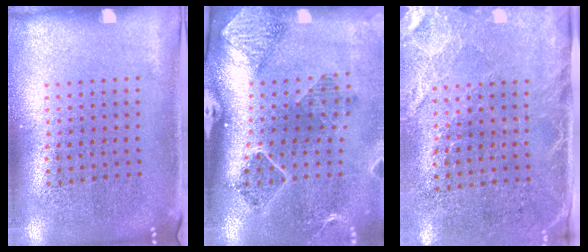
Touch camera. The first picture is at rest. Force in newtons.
{"total": 1.7, "press": 1.6, "slide": 0.4}
{"total": 2.7, "press": 2.3, "slide": 1.5}